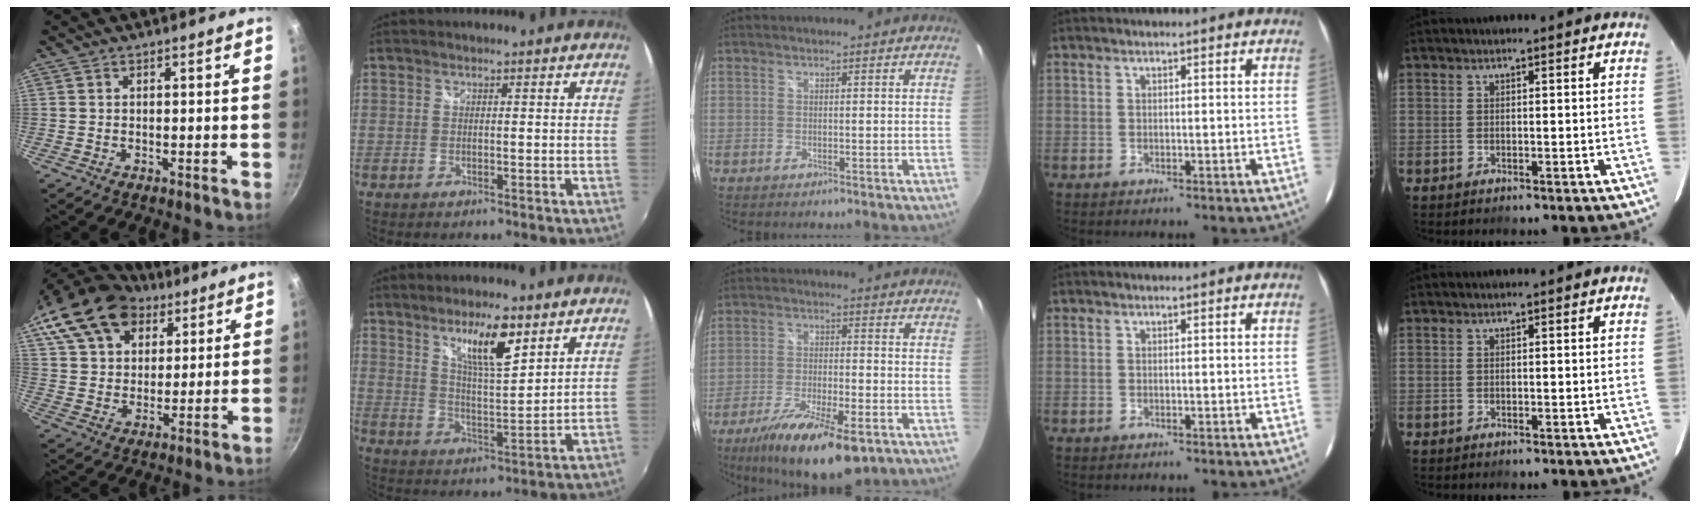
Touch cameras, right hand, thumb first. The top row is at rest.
{"thumb": {"total": 21.2, "force": [11.5, 14.3, 10.5], "torque": [-0.200, 0.011, 0.208]}, "index": {"total": 9.9, "force": [6.1, 2.0, 7.5], "torque": [-0.122, -0.003, 0.109]}, "middle": {"total": 16.3, "force": [-10.3, 4.8, 11.7], "torque": [-0.224, -0.040, -0.170]}}